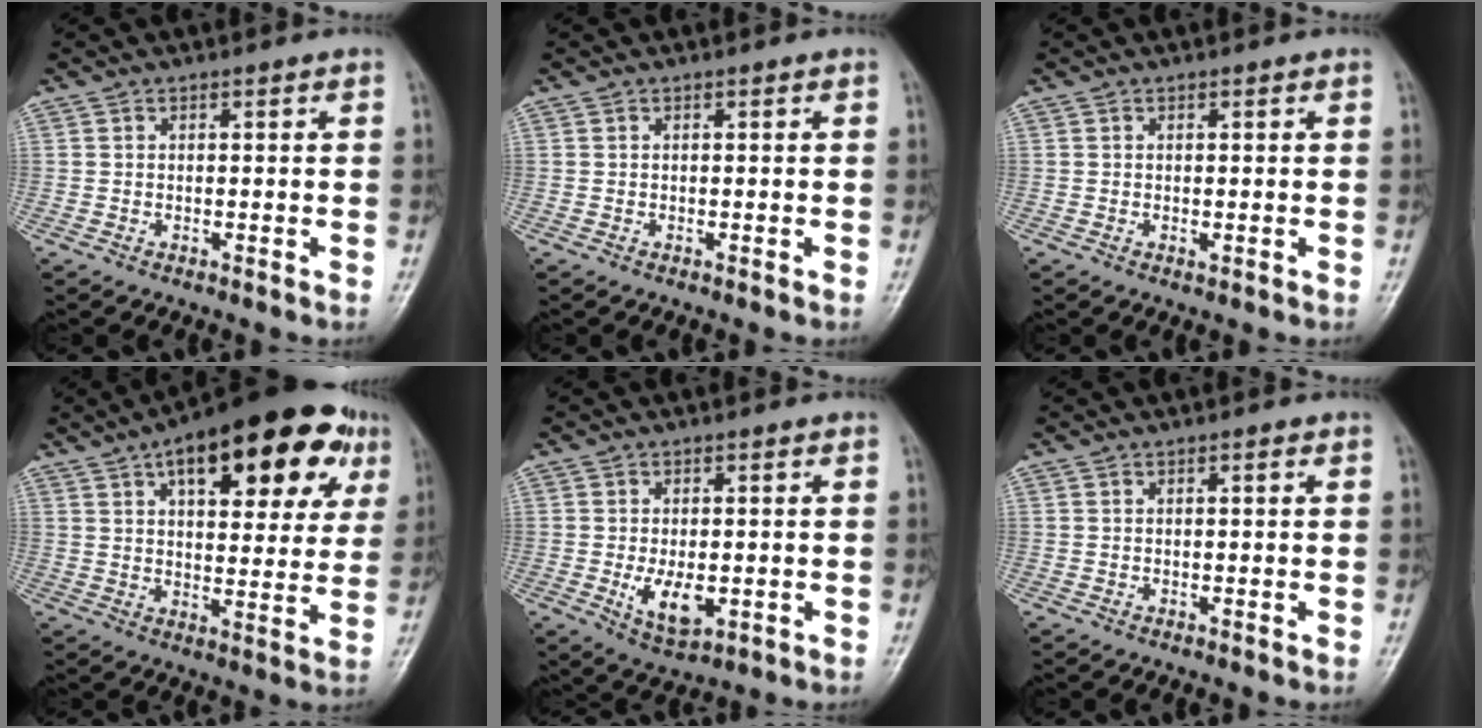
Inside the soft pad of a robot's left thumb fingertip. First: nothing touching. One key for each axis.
{"total": 0.0}
{"total": 0.9, "fx": 0.2, "fy": 0.4, "fz": 0.8, "tx": -0.011, "ty": -0.002, "tz": 0.005}
{"total": 24.1, "fx": 11.1, "fy": 10.6, "fz": 18.6, "tx": -0.231, "ty": 0.004, "tz": 0.154}
{"total": 6.7, "fx": -1.1, "fy": 3.7, "fz": 5.5, "tx": -0.086, "ty": -0.014, "tz": -0.010}
{"total": 0.9, "fx": 0.4, "fy": 0.2, "fz": 0.8, "tx": -0.013, "ty": 0.001, "tz": 0.005}